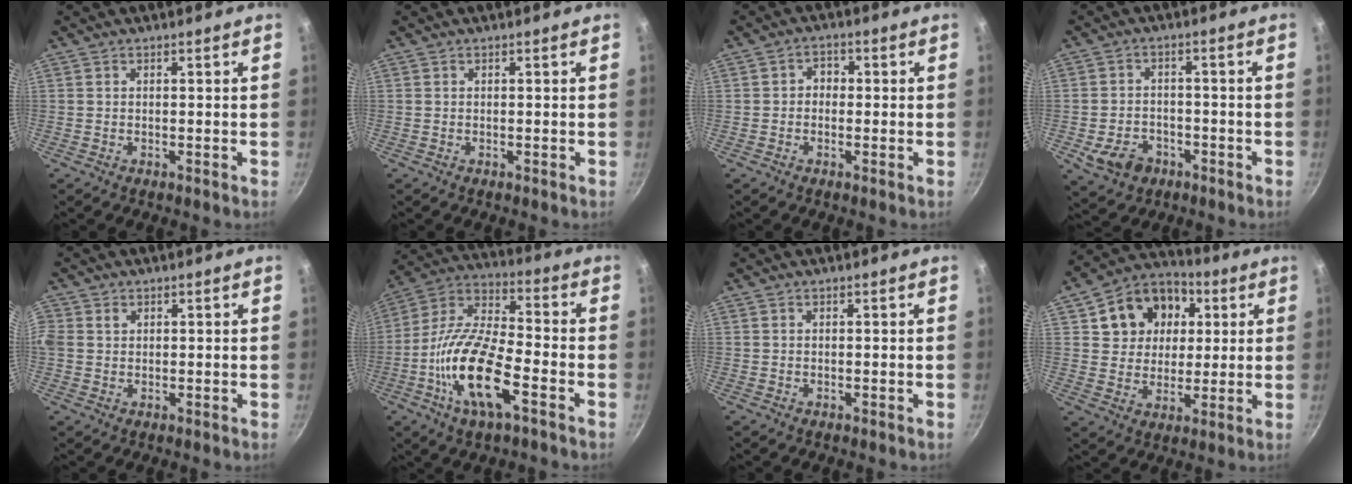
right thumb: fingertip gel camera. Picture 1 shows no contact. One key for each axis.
{"total": 0.0}
{"total": 2.7, "fx": -0.3, "fy": 2.3, "fz": 1.4, "tx": -0.006, "ty": 0.010, "tz": -0.010}
{"total": 7.5, "fx": -3.3, "fy": 5.6, "fz": 3.8, "tx": -0.053, "ty": 0.022, "tz": -0.049}
{"total": 4.0, "fx": 1.0, "fy": 3.4, "fz": 2.0, "tx": -0.044, "ty": 0.010, "tz": 0.016}
{"total": 17.6, "fx": -6.5, "fy": 6.6, "fz": 15.0, "tx": -0.286, "ty": 0.034, "tz": -0.140}
{"total": 0.0}
{"total": 14.6, "fx": 4.4, "fy": 12.0, "fz": 6.9, "tx": -0.094, "ty": 0.013, "tz": 0.069}